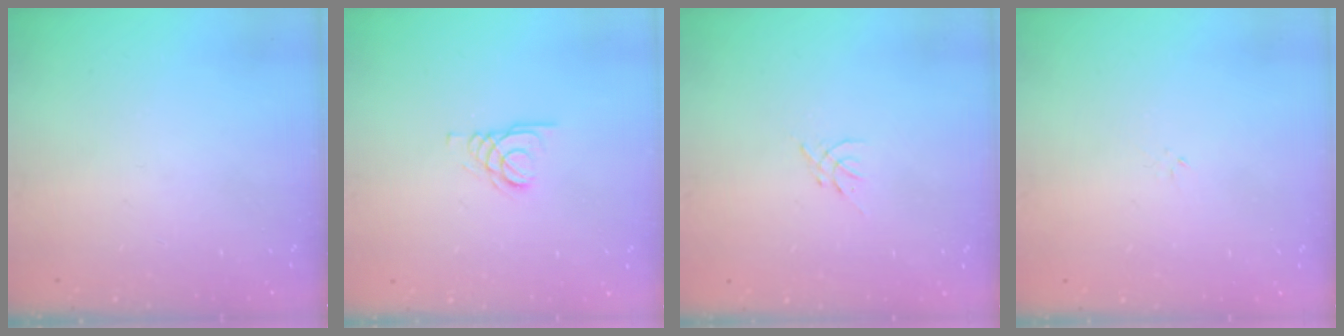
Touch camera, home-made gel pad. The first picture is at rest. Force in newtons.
{"total": 1.6, "press": 1.6, "slide": 0.2}
{"total": 0.0}
{"total": 0.0}